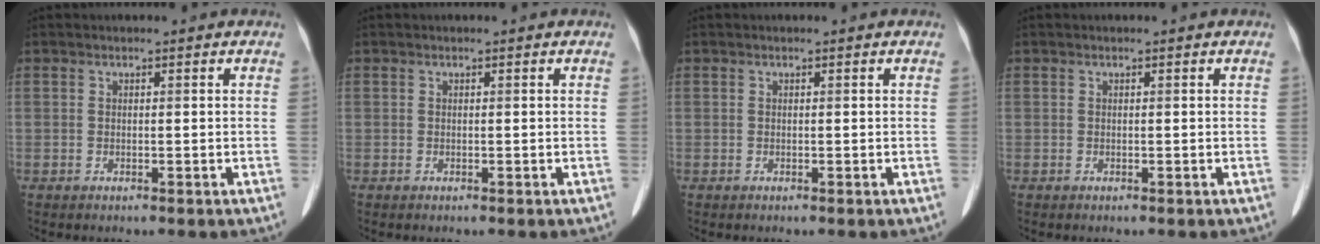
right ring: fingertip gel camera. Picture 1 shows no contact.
{"total": 0.0}
{"total": 0.0}
{"total": 0.0}